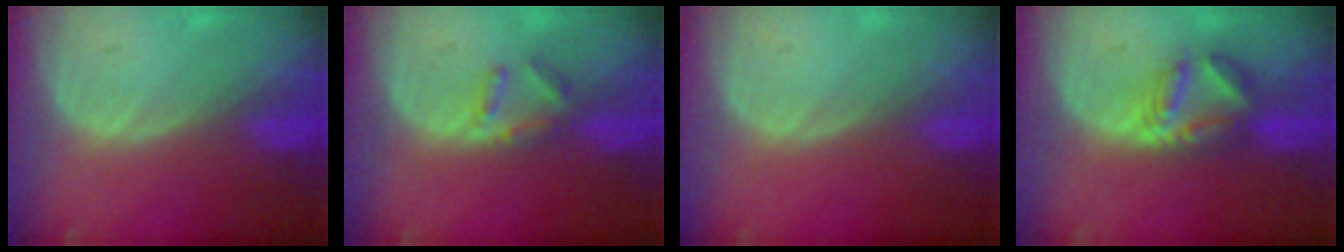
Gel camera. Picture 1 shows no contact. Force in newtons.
{"total": 3.0, "press": 3.0, "slide": 0.4}
{"total": 0.0}
{"total": 5.8, "press": 5.7, "slide": 1.2}